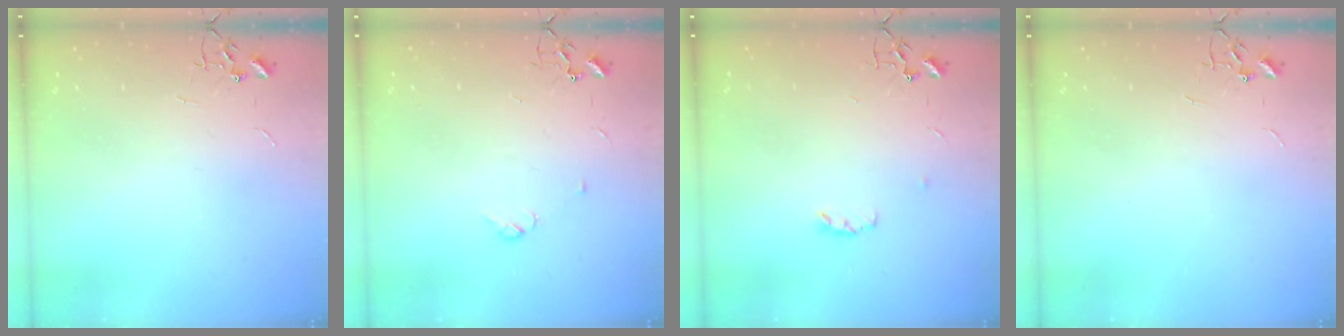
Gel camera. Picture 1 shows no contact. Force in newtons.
{"total": 3.9, "press": 3.6, "slide": 1.5}
{"total": 3.8, "press": 3.8, "slide": 0.6}
{"total": 0.0}